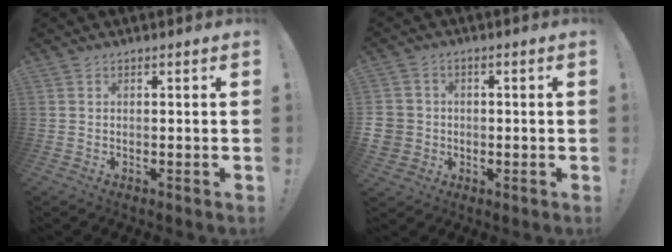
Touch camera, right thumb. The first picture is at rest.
{"total": 5.9, "force": [-0.9, 5.6, 1.7], "torque": [-0.042, 0.012, -0.016]}